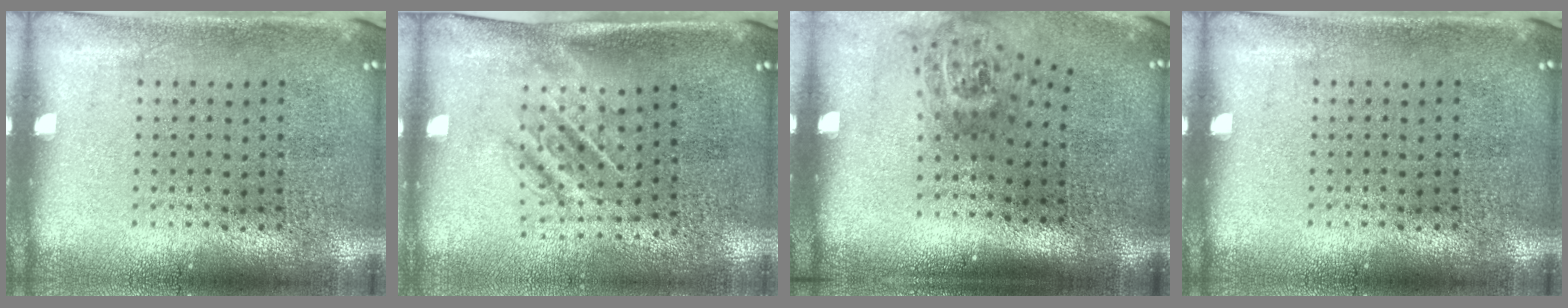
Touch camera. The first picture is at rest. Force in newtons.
{"total": 1.6, "press": 1.2, "slide": 1.0}
{"total": 1.9, "press": 1.3, "slide": 1.4}
{"total": 0.0}